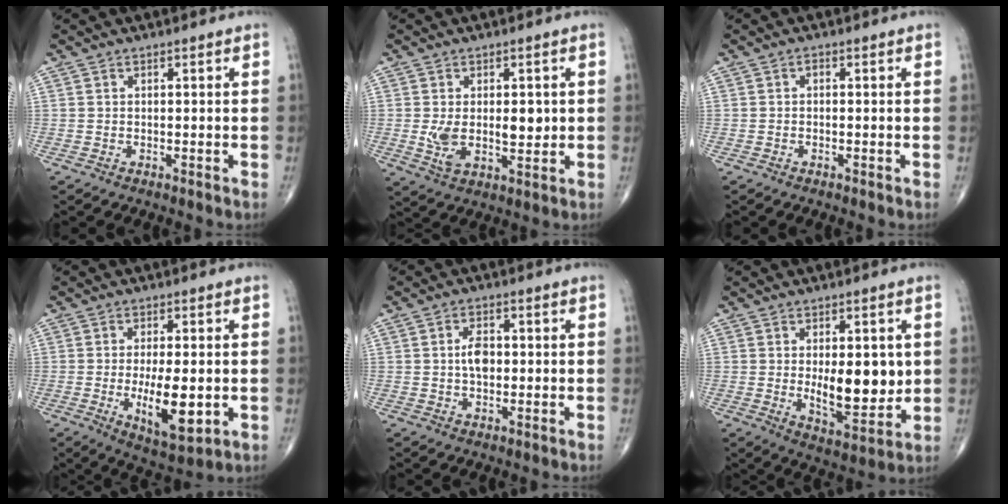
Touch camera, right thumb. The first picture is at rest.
{"total": 8.1, "force": [0.3, 4.4, 6.8], "torque": [-0.099, -0.013, 0.014]}
{"total": 0.5, "force": [-0.1, 0.4, 0.4], "torque": [0.000, 0.003, -0.007]}
{"total": 10.8, "force": [-1.7, 4.2, 9.8], "torque": [-0.149, -0.018, -0.019]}
{"total": 4.1, "force": [0.1, 2.4, 3.3], "torque": [-0.053, 0.004, -0.001]}
{"total": 11.8, "force": [0.6, 5.4, 10.5], "torque": [-0.123, -0.024, 0.023]}